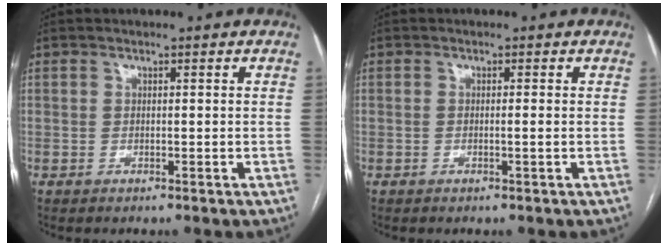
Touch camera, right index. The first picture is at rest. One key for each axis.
{"total": 0.8, "fx": -0.2, "fy": -0.2, "fz": 0.8, "tx": -0.012, "ty": 0.000, "tz": -0.003}